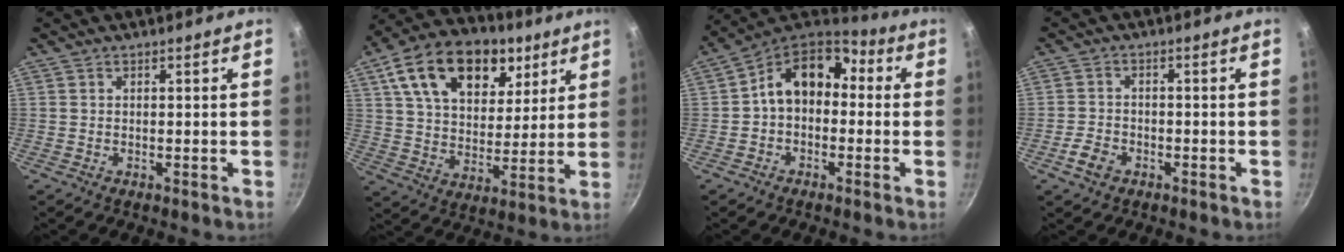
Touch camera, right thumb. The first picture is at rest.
{"total": 22.2, "force": [10.5, 14.1, 13.5], "torque": [-0.206, -0.020, 0.170]}
{"total": 13.4, "force": [0.8, 9.8, 9.1], "torque": [-0.119, 0.049, -0.010]}
{"total": 5.5, "force": [-2.9, 3.6, 3.0], "torque": [-0.055, 0.023, -0.055]}